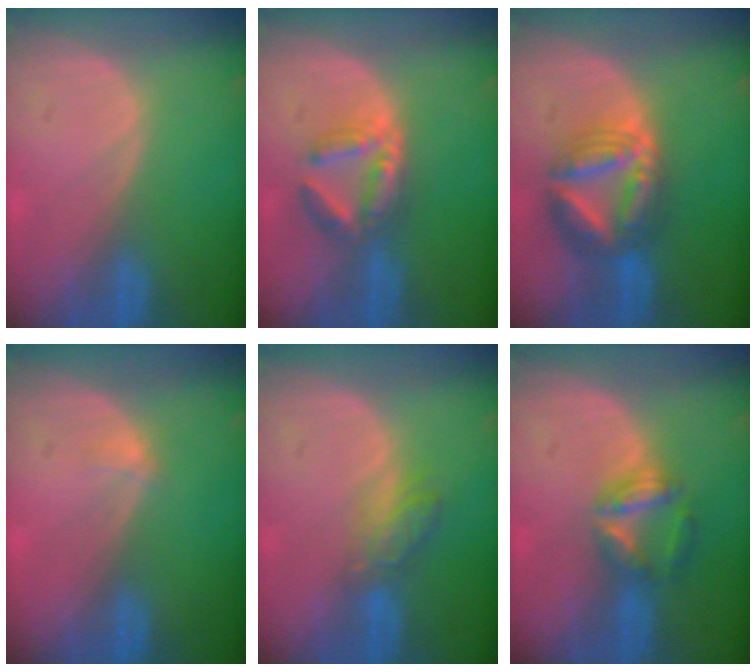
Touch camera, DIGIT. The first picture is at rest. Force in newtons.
{"total": 6.0, "press": 5.7, "slide": 1.7}
{"total": 8.5, "press": 8.5, "slide": 0.7}
{"total": 1.1, "press": 0.8, "slide": 0.7}
{"total": 4.3, "press": 4.1, "slide": 1.1}
{"total": 5.7, "press": 5.4, "slide": 2.0}